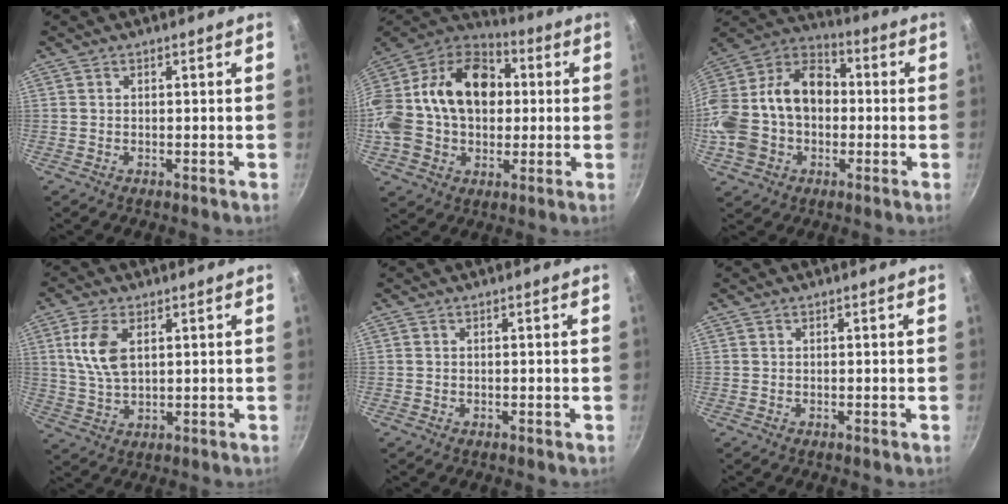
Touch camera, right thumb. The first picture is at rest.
{"total": 27.8, "force": [2.4, 20.1, 19.0], "torque": [-0.340, 0.051, 0.030]}
{"total": 23.1, "force": [-1.8, 17.3, 15.2], "torque": [-0.283, 0.066, -0.038]}
{"total": 8.3, "force": [2.4, 4.6, 6.5], "torque": [-0.128, -0.008, 0.051]}
{"total": 0.0}
{"total": 0.0}